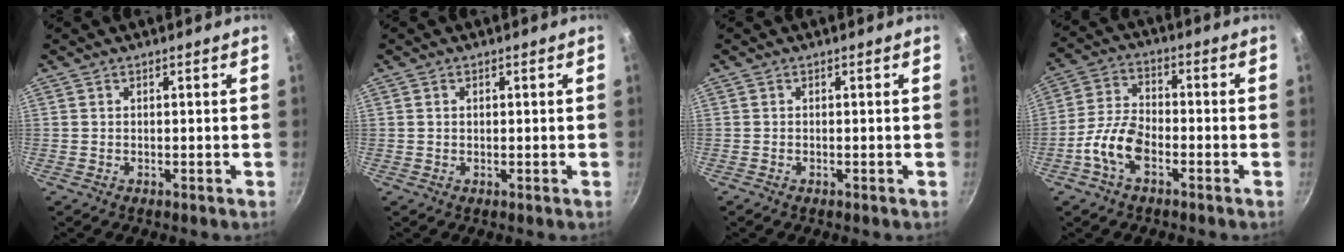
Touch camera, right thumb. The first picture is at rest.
{"total": 0.9, "force": [0.2, 0.7, 0.5], "torque": [-0.006, 0.004, 0.004]}
{"total": 0.0}
{"total": 8.6, "force": [-3.8, 4.3, 6.3], "torque": [-0.122, 0.034, -0.082]}